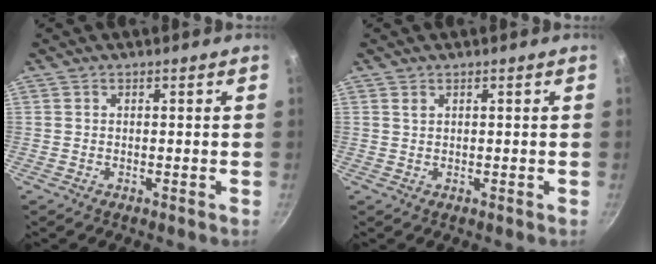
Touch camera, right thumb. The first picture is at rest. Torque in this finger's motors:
{"motor_torque": [0.35, 0.34, -0.18, 0.05, 0.02]}